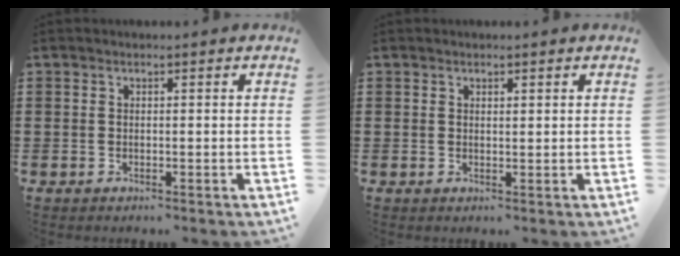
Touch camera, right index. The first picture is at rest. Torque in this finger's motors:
{"motor_torque": [-0.08, 0.45, 0.00, -0.01]}